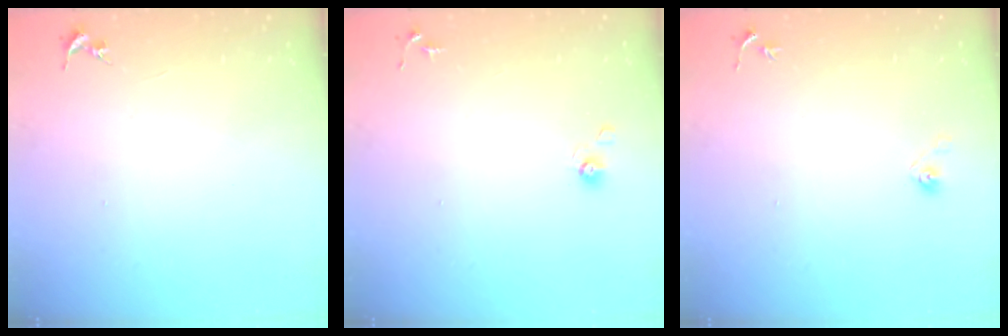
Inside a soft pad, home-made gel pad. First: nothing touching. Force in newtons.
{"total": 5.4, "press": 5.2, "slide": 1.4}
{"total": 3.5, "press": 3.2, "slide": 1.5}